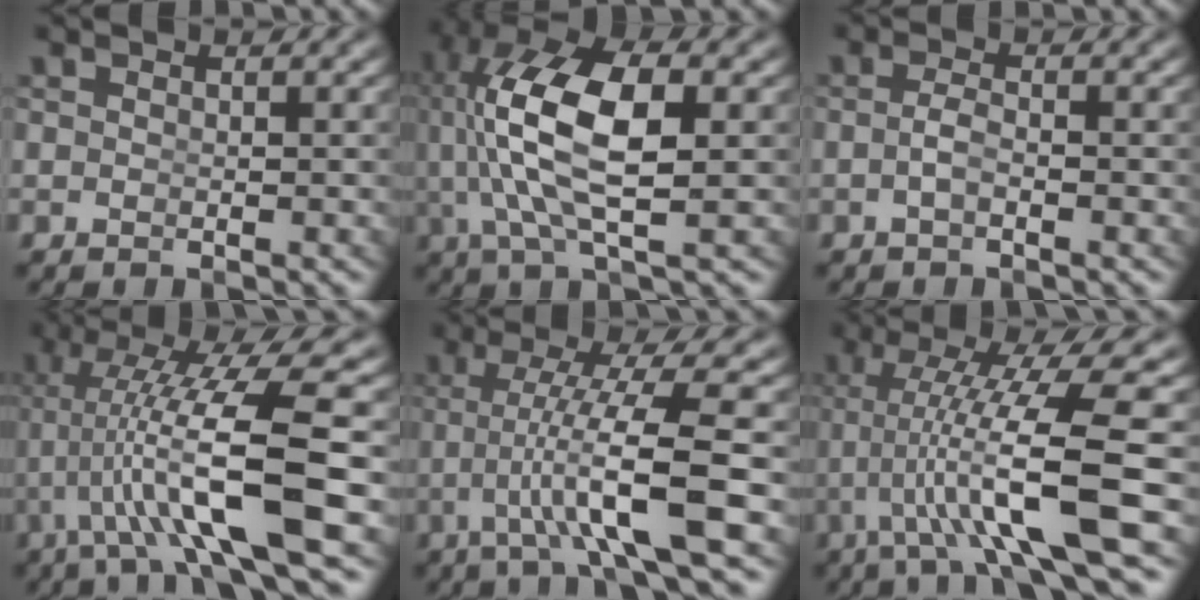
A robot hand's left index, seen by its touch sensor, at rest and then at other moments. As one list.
[{"total": 8.9, "force": [1.4, 3.4, 8.1], "torque": [-0.166, -0.010, 0.030]}, {"total": 1.4, "force": [-1.0, -0.3, 0.8], "torque": [-0.024, -0.010, -0.012]}, {"total": 9.1, "force": [0.1, 1.9, 8.9], "torque": [-0.156, -0.002, 0.008]}, {"total": 7.3, "force": [-1.1, 0.5, 7.2], "torque": [-0.125, -0.008, -0.013]}, {"total": 8.5, "force": [-0.2, 1.2, 8.4], "torque": [-0.145, -0.001, 0.001]}]